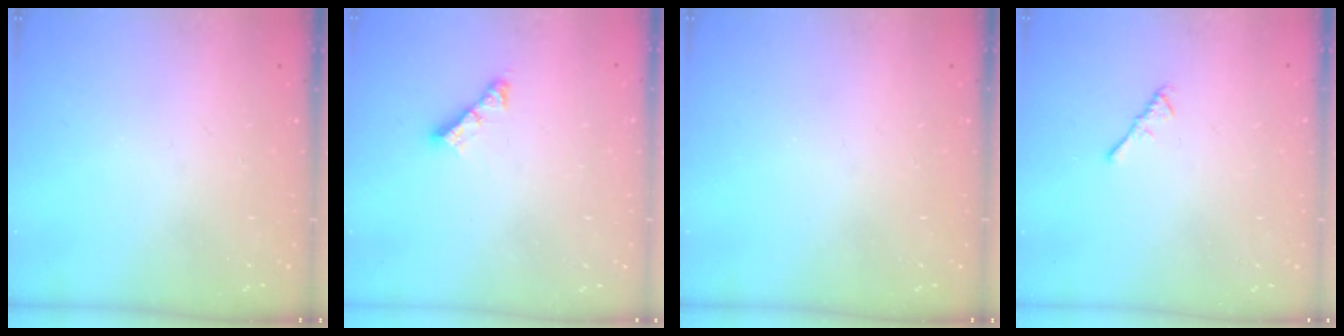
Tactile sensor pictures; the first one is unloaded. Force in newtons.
{"total": 5.2, "press": 5.2, "slide": 0.4}
{"total": 0.0}
{"total": 2.1, "press": 2.0, "slide": 0.5}